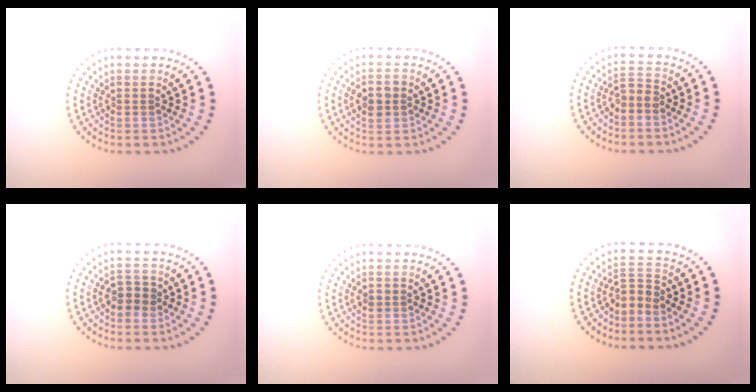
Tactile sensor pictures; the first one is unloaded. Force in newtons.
{"total": 2.5, "press": 2.5, "slide": 0.1}
{"total": 1.5, "press": 1.3, "slide": 0.7}
{"total": 1.8, "press": 1.7, "slide": 0.5}
{"total": 1.1, "press": 1.1, "slide": 0.2}
{"total": 1.9, "press": 1.3, "slide": 1.4}